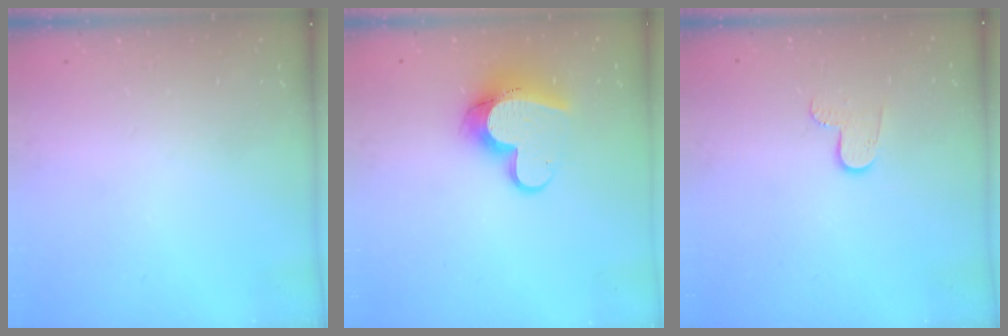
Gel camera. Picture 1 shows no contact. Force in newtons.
{"total": 12.6, "press": 12.6, "slide": 1.2}
{"total": 5.2, "press": 5.2, "slide": 0.5}